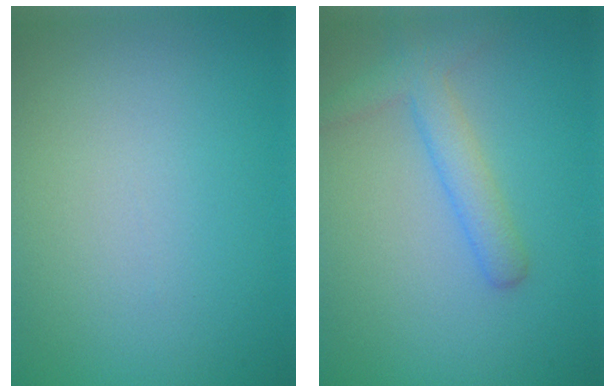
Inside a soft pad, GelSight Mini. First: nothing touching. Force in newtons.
{"total": 2.9, "press": 2.9, "slide": 0.2}